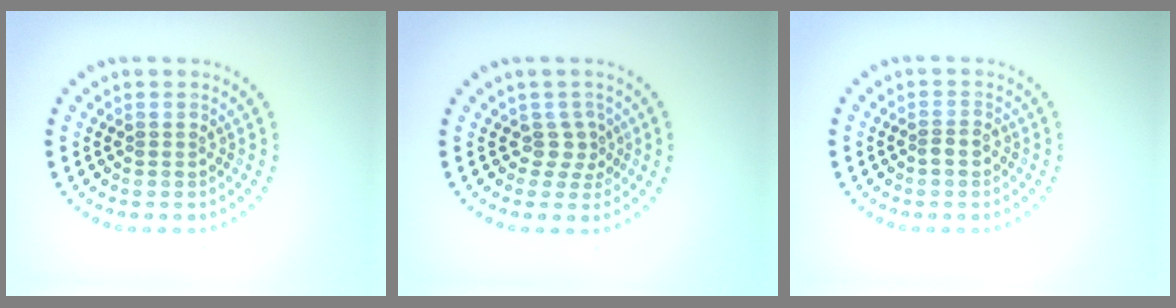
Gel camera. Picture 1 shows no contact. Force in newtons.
{"total": 1.8, "press": 1.3, "slide": 1.3}
{"total": 1.4, "press": 1.2, "slide": 0.8}